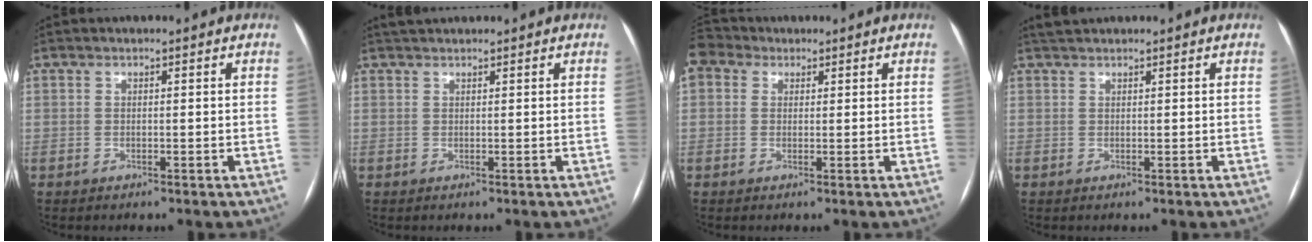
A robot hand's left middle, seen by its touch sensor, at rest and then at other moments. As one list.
[{"total": 2.1, "force": [2.0, 0.4, 0.7], "torque": [-0.011, 0.026, 0.035]}, {"total": 4.8, "force": [2.8, 3.5, 1.8], "torque": [-0.047, 0.035, 0.057]}, {"total": 1.8, "force": [1.7, 0.2, 0.5], "torque": [-0.011, 0.020, 0.033]}]